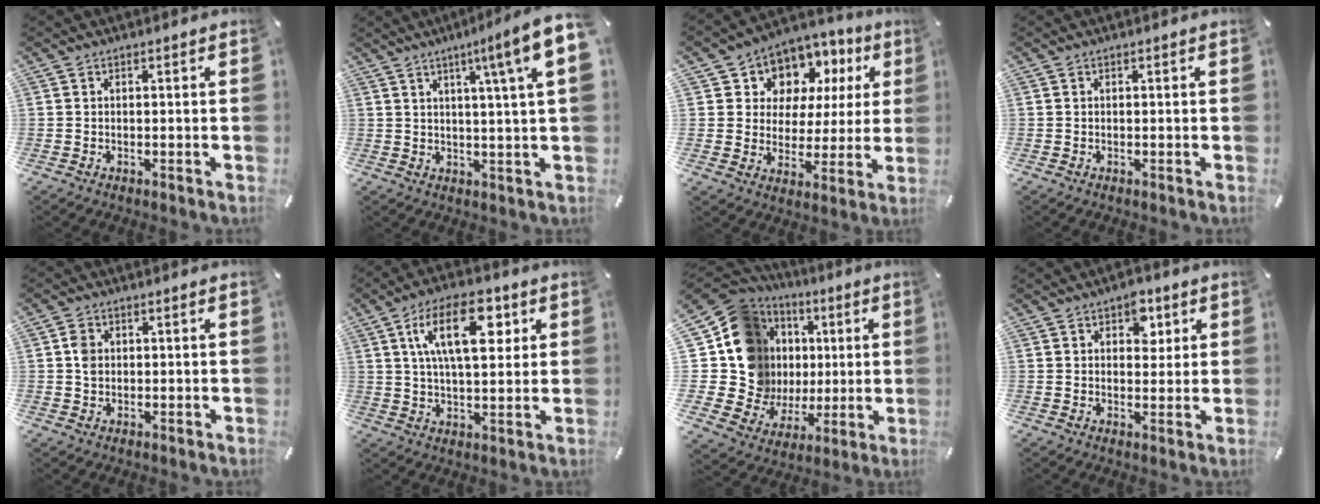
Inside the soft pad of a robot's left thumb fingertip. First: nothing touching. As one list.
[{"total": 10.6, "force": [4.5, -0.3, 9.6], "torque": [-0.152, -0.024, 0.066]}, {"total": 9.0, "force": [4.5, 7.6, 1.4], "torque": [-0.031, -0.042, 0.086]}, {"total": 0.0}, {"total": 3.0, "force": [0.4, 2.4, 1.9], "torque": [-0.031, 0.006, 0.004]}, {"total": 16.0, "force": [5.8, 7.8, 12.7], "torque": [-0.219, -0.002, 0.092]}, {"total": 19.7, "force": [3.7, 17.1, 9.1], "torque": [-0.193, -0.048, 0.095]}, {"total": 5.7, "force": [2.7, 3.9, 3.2], "torque": [-0.022, -0.007, 0.040]}]